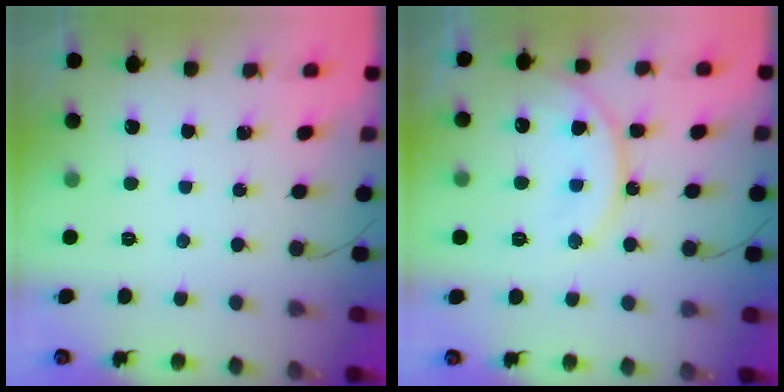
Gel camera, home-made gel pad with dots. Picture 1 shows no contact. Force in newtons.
{"total": 14.4, "press": 14.3, "slide": 1.4}